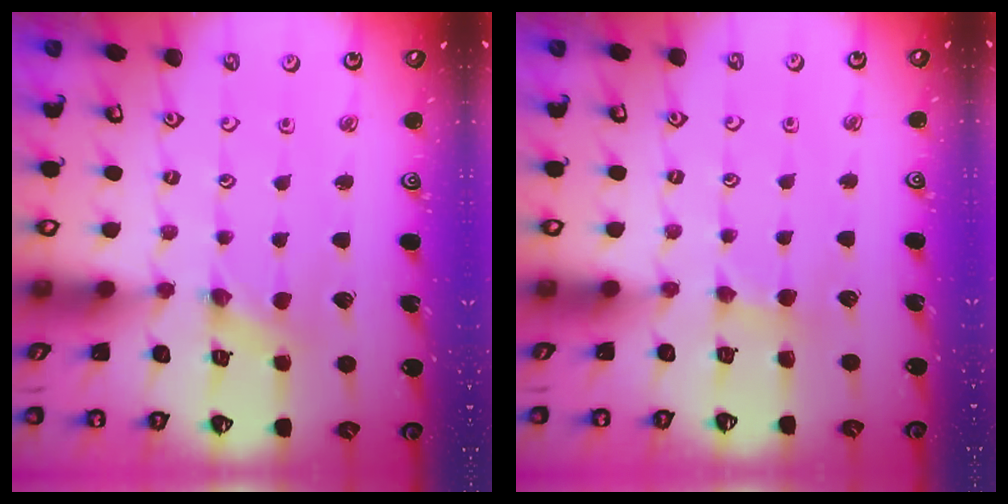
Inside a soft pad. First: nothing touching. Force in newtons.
{"total": 3.3, "press": 3.3, "slide": 0.4}